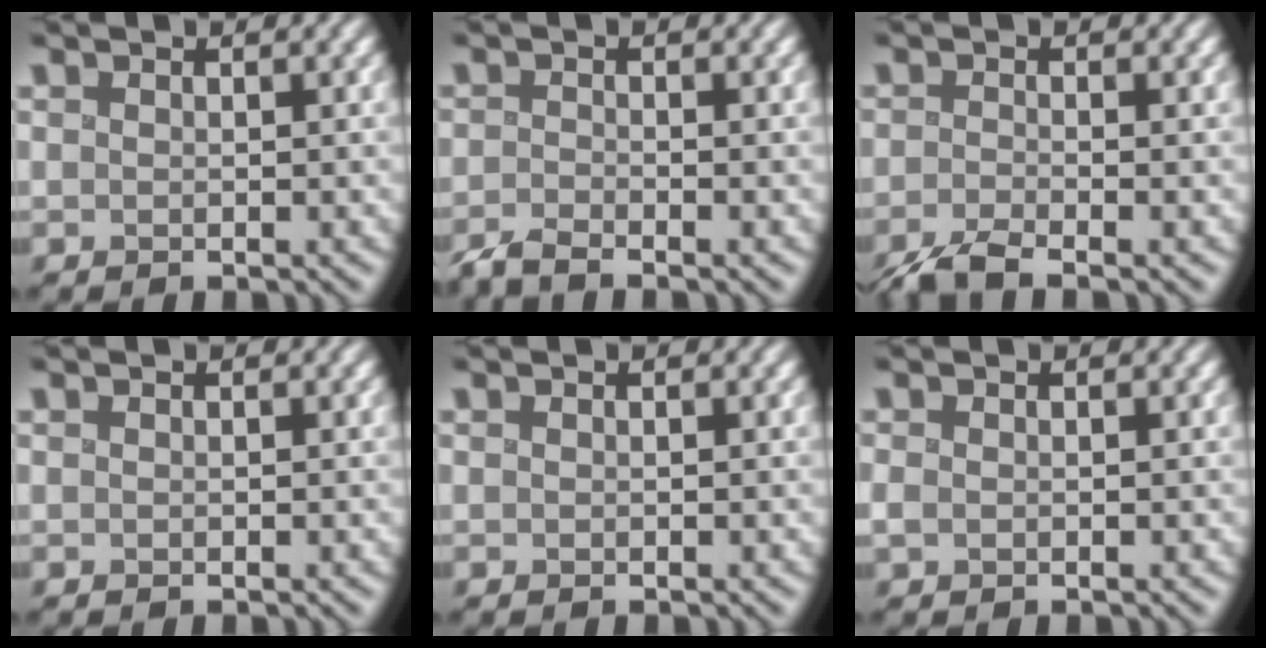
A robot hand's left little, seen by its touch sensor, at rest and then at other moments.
{"total": 2.6, "force": [-2.3, 0.2, 1.1], "torque": [-0.011, -0.007, -0.052]}
{"total": 3.3, "force": [-2.6, 0.5, 2.0], "torque": [-0.030, -0.007, -0.062]}
{"total": 0.0}
{"total": 0.0}
{"total": 0.6, "force": [0.0, 0.5, 0.4], "torque": [-0.009, 0.000, 0.001]}